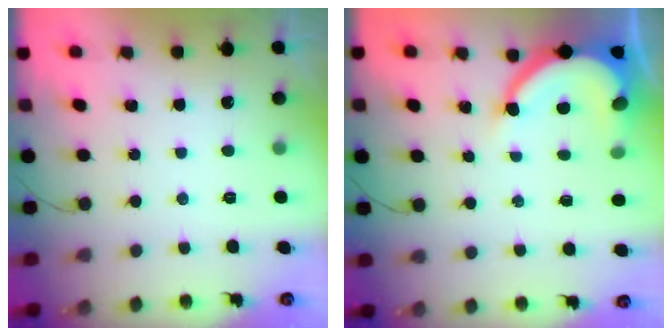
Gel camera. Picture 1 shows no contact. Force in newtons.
{"total": 10.0, "press": 9.9, "slide": 1.0}